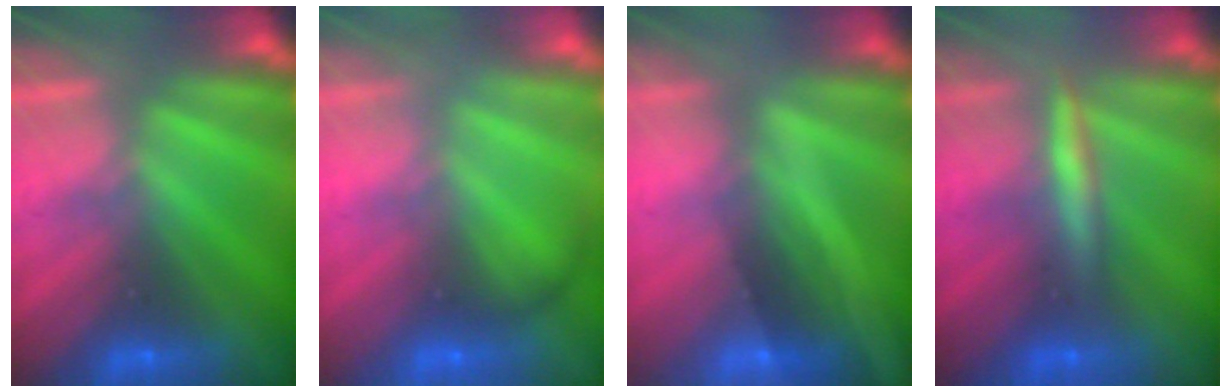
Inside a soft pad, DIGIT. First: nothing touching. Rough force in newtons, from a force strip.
{"total": 2.0}
{"total": 2.1}
{"total": 2.6}